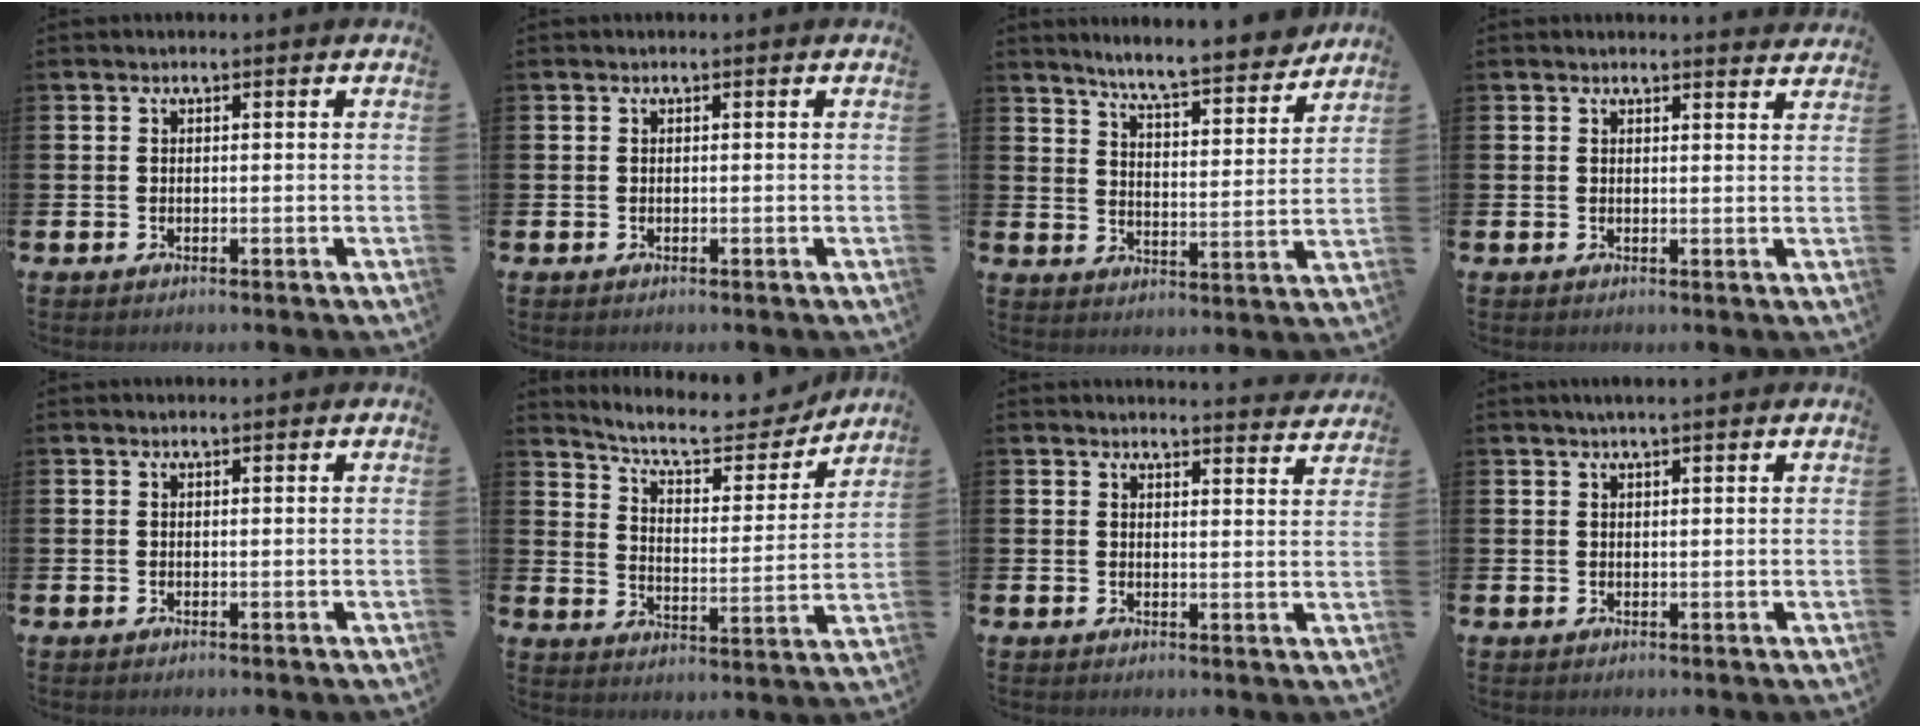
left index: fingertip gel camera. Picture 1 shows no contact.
{"total": 0.0}
{"total": 7.6, "force": [7.2, 0.1, 2.3], "torque": [-0.068, -0.050, 0.125]}
{"total": 1.8, "force": [1.8, 0.0, -0.1], "torque": [0.006, -0.012, 0.030]}
{"total": 0.0}
{"total": 8.7, "force": [7.9, 2.3, 2.8], "torque": [-0.079, -0.054, 0.135]}
{"total": 3.3, "force": [3.3, -0.1, 0.0], "torque": [0.002, -0.025, 0.056]}
{"total": 1.7, "force": [1.4, 0.1, 0.9], "torque": [-0.019, 0.002, 0.025]}